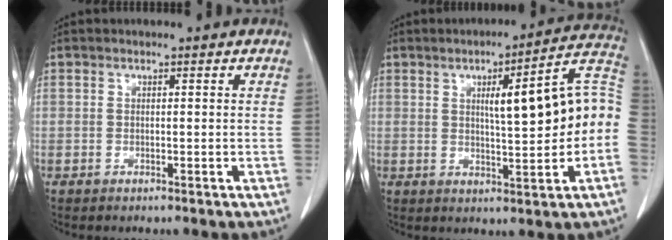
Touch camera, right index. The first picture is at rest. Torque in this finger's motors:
{"motor_torque": [1.31, -0.10, 0.67, 0.11]}